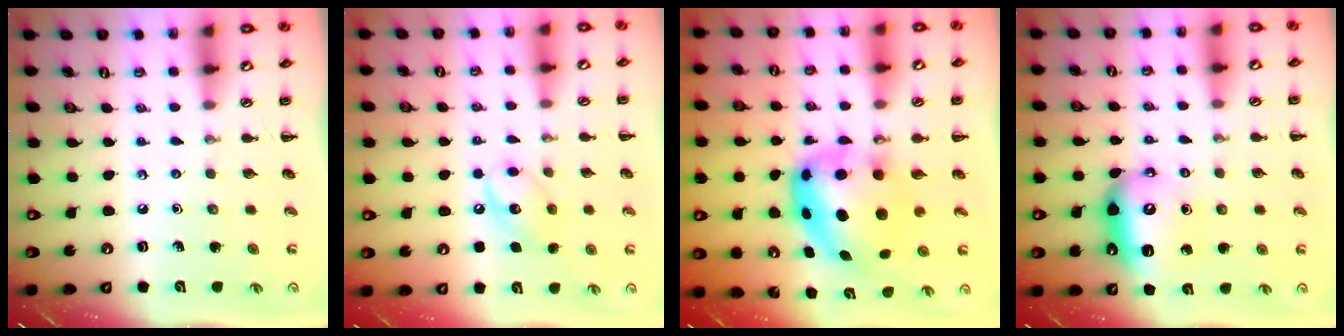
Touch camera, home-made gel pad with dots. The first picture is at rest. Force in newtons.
{"total": 10.1, "press": 10.0, "slide": 1.0}
{"total": 7.7, "press": 7.4, "slide": 2.2}
{"total": 9.5, "press": 9.5, "slide": 1.1}